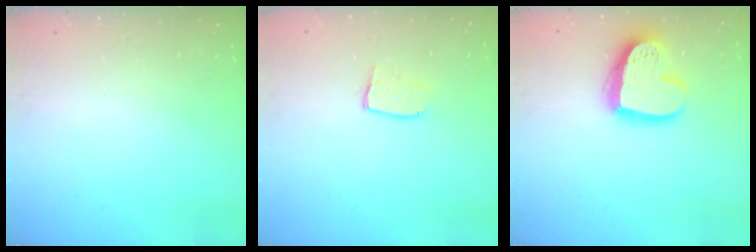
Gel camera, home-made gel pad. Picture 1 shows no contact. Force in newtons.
{"total": 4.2, "press": 4.2, "slide": 0.3}
{"total": 17.8, "press": 17.7, "slide": 1.4}